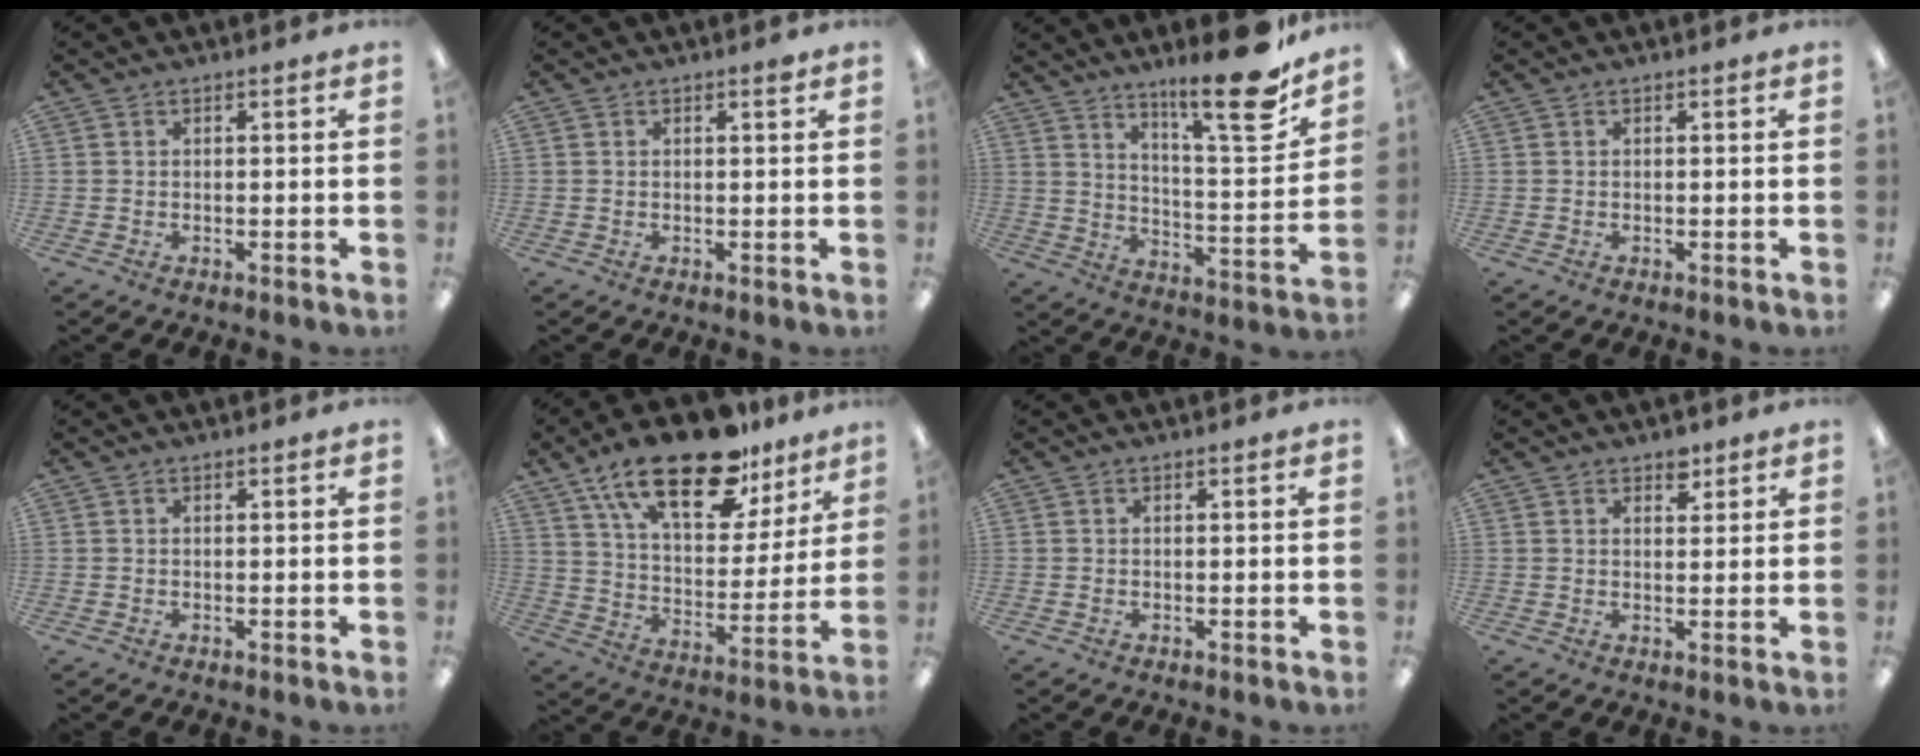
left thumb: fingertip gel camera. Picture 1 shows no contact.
{"total": 0.9, "force": [0.7, 0.1, 0.5], "torque": [-0.003, -0.003, 0.011]}
{"total": 17.9, "force": [13.3, 3.7, 11.4], "torque": [-0.167, -0.098, 0.209]}
{"total": 0.0}
{"total": 0.0}
{"total": 22.6, "force": [15.2, 9.5, 13.7], "torque": [-0.228, -0.081, 0.261]}
{"total": 0.0}
{"total": 3.4, "force": [2.6, 1.9, 1.3], "torque": [0.003, -0.013, 0.041]}